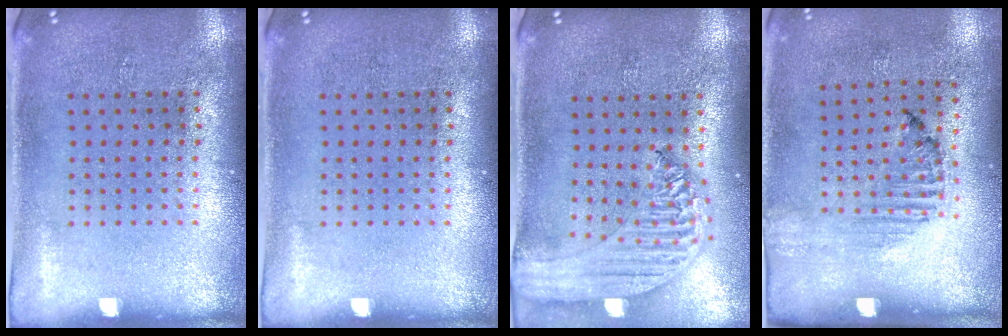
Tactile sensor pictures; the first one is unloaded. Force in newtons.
{"total": 0.0}
{"total": 2.2, "press": 2.0, "slide": 1.0}
{"total": 1.3, "press": 1.1, "slide": 0.6}